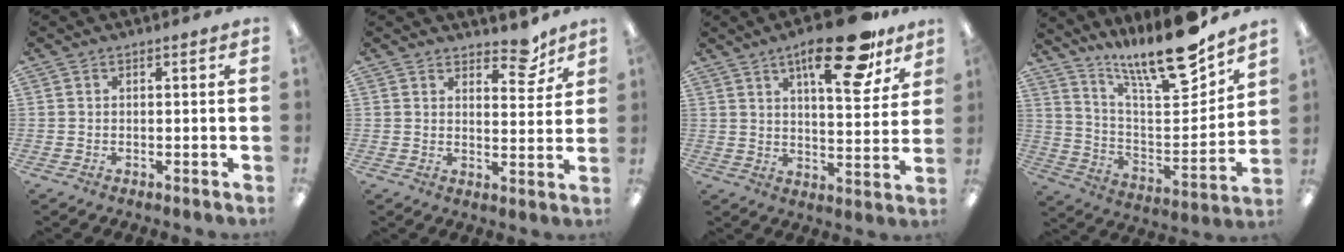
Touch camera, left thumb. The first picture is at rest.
{"total": 7.1, "force": [5.6, 3.0, 3.2], "torque": [-0.022, -0.036, 0.091]}
{"total": 19.9, "force": [12.5, 6.7, 13.9], "torque": [-0.196, -0.065, 0.193]}
{"total": 19.1, "force": [15.7, 2.5, 10.6], "torque": [-0.186, -0.117, 0.258]}